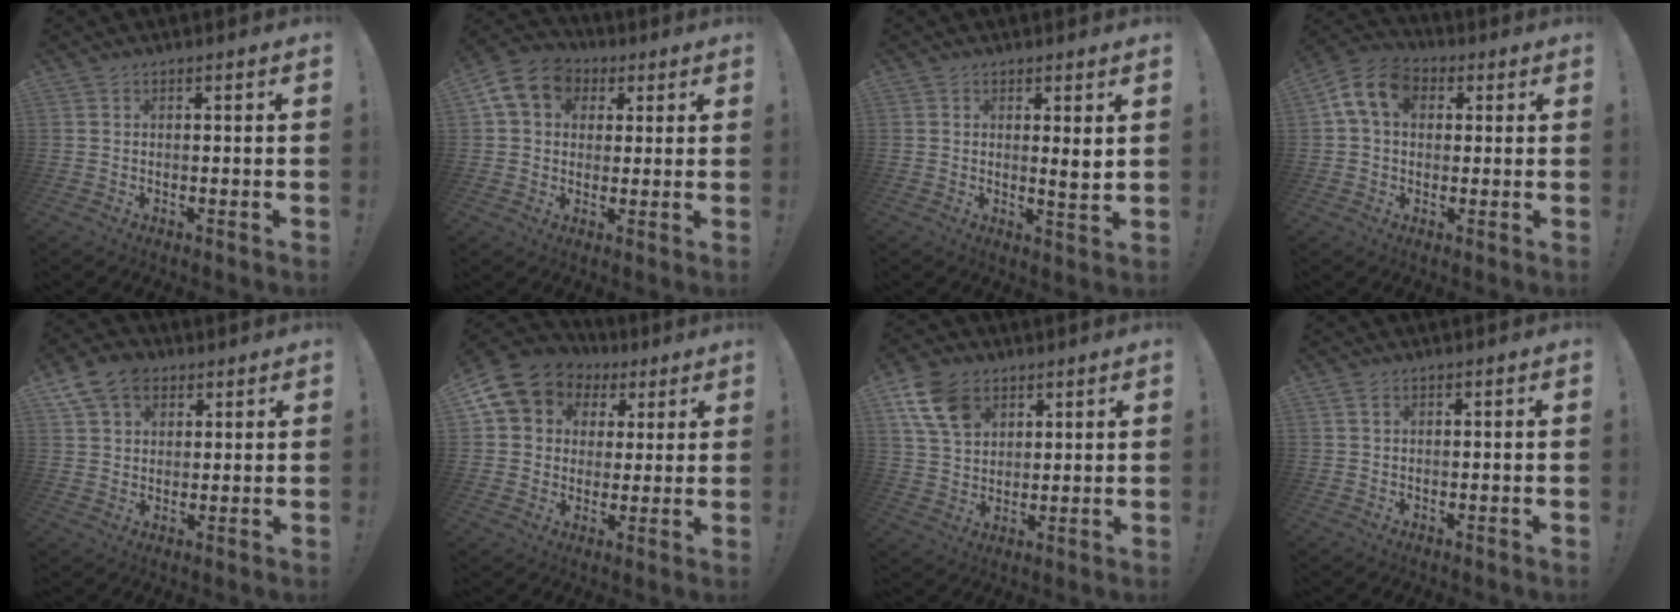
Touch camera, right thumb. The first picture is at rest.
{"total": 12.4, "force": [4.0, 10.2, 6.0], "torque": [-0.085, -0.004, 0.082]}
{"total": 3.3, "force": [1.3, 0.0, 3.0], "torque": [-0.039, -0.019, 0.017]}
{"total": 12.0, "force": [3.6, 8.6, 7.5], "torque": [-0.133, 0.002, 0.073]}
{"total": 11.0, "force": [5.7, 7.9, 5.0], "torque": [-0.082, -0.016, 0.113]}
{"total": 11.5, "force": [5.2, 9.3, 4.3], "torque": [-0.066, -0.030, 0.105]}
{"total": 12.7, "force": [6.4, 8.7, 6.7], "torque": [-0.127, -0.018, 0.128]}
{"total": 1.3, "force": [0.7, 0.7, 0.9], "torque": [-0.024, 0.004, 0.014]}